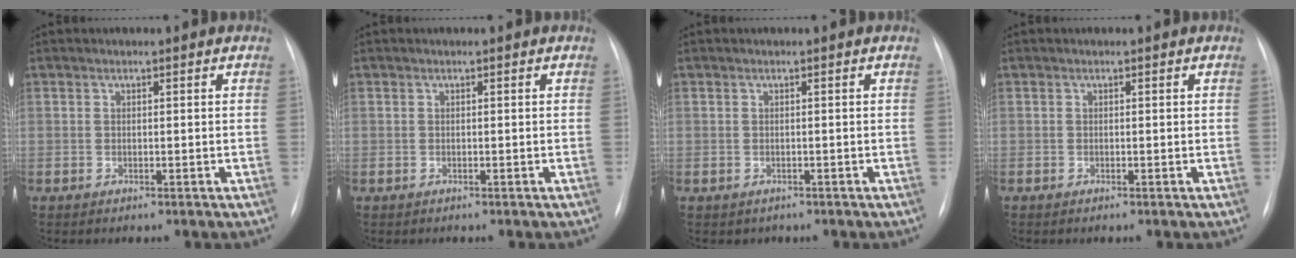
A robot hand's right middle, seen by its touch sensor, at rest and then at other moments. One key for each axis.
{"total": 0.0}
{"total": 1.0, "fx": -0.6, "fy": 0.9, "fz": 0.0, "tx": -0.006, "ty": 0.002, "tz": -0.005}
{"total": 0.0}